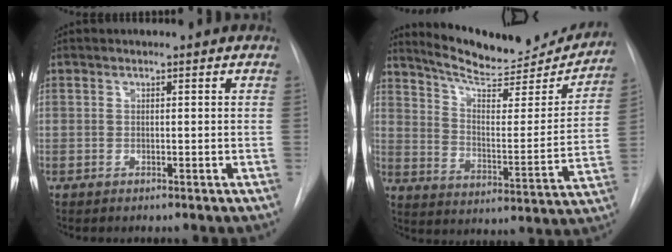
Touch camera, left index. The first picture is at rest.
{"total": 21.3, "force": [19.8, 3.6, 7.1], "torque": [-0.107, -0.045, 0.272]}